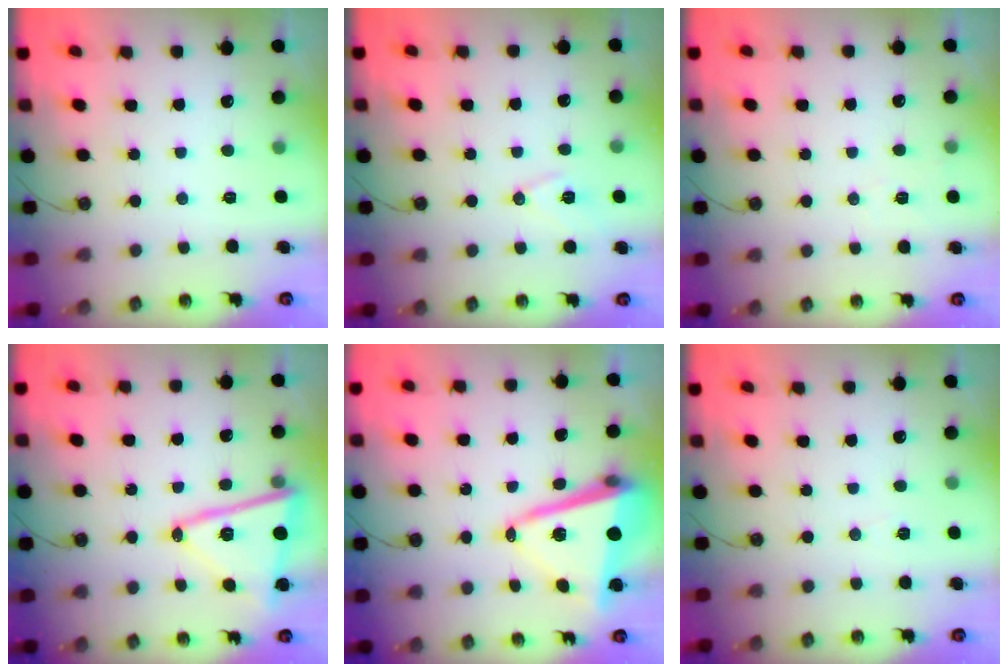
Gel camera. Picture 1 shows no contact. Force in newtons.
{"total": 8.6, "press": 7.8, "slide": 3.6}
{"total": 7.3, "press": 5.8, "slide": 4.4}
{"total": 15.6, "press": 15.5, "slide": 1.7}
{"total": 14.2, "press": 14.0, "slide": 2.5}
{"total": 5.5, "press": 3.2, "slide": 4.5}